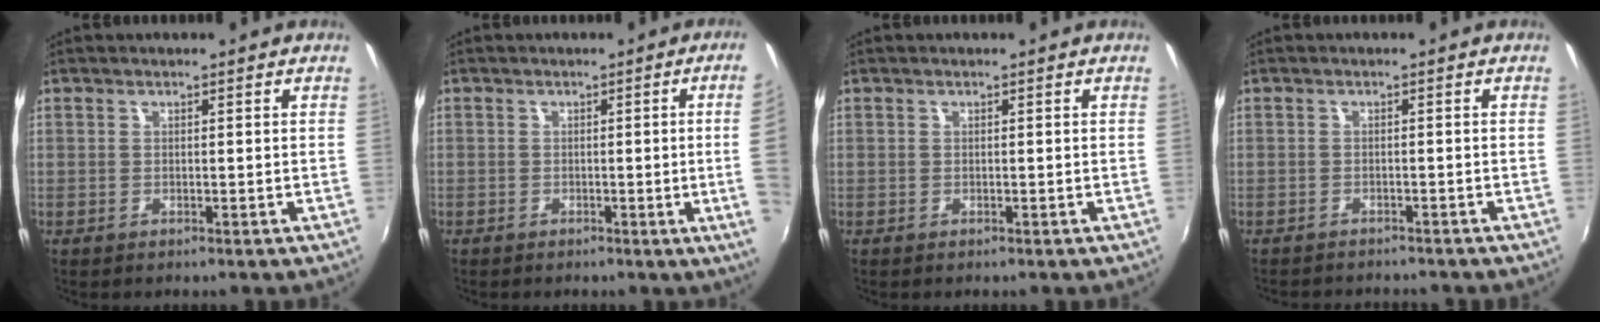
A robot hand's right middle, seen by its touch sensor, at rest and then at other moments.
{"total": 6.7, "force": [-0.2, -1.9, 6.4], "torque": [-0.083, -0.009, 0.000]}
{"total": 0.0}
{"total": 4.7, "force": [-4.4, 0.8, 1.4], "torque": [-0.039, -0.012, -0.064]}